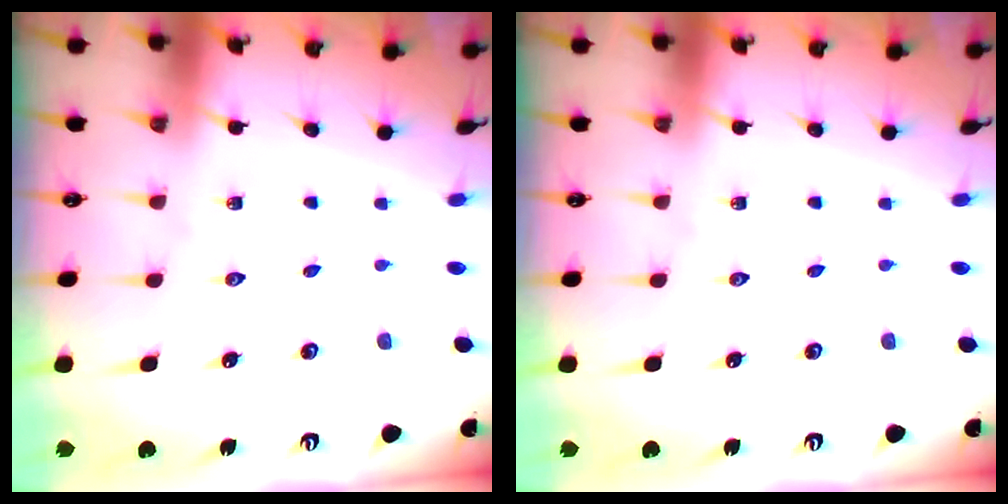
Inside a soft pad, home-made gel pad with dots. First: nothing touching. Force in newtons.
{"total": 0.0}